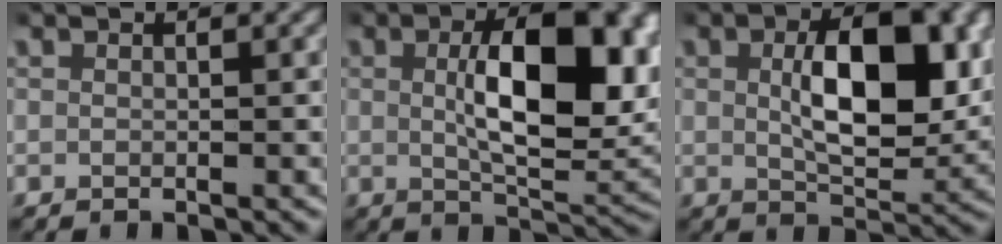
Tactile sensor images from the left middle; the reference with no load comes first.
{"total": 10.4, "force": [1.7, 4.2, 9.4], "torque": [-0.131, -0.003, 0.024]}
{"total": 8.4, "force": [1.6, 4.0, 7.3], "torque": [-0.115, -0.007, 0.027]}